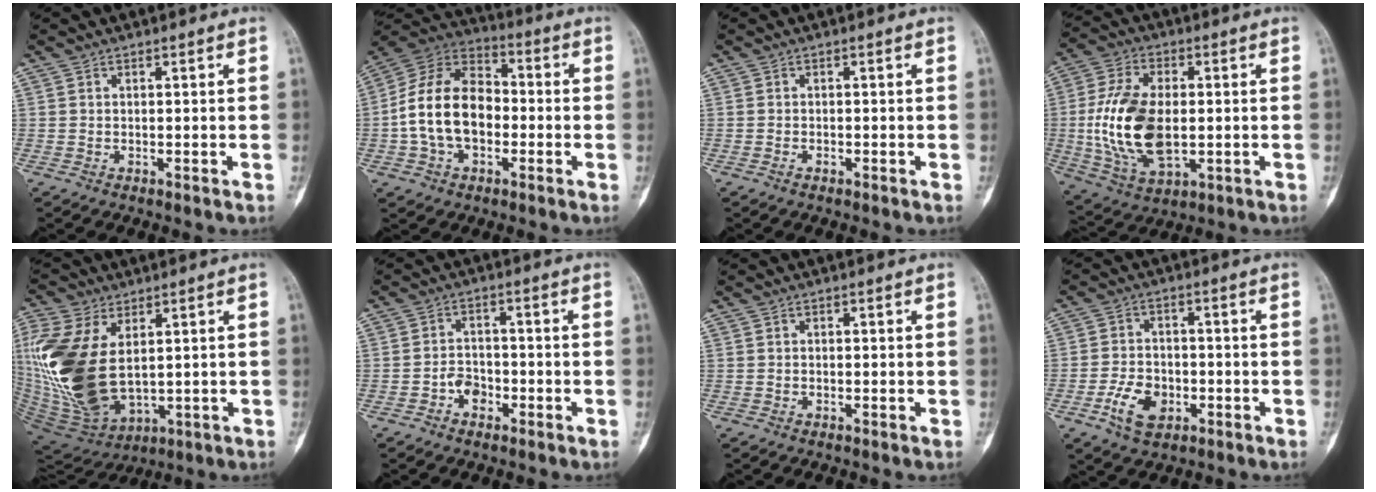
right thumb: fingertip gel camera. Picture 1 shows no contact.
{"total": 16.6, "force": [-2.0, 11.3, 11.9], "torque": [-0.208, 0.039, -0.040]}
{"total": 0.6, "force": [-0.4, 0.4, 0.3], "torque": [-0.007, 0.005, -0.009]}
{"total": 17.1, "force": [-0.6, 9.8, 14.1], "torque": [-0.276, -0.002, -0.002]}
{"total": 20.4, "force": [2.9, 12.0, 16.2], "torque": [-0.360, -0.025, 0.071]}
{"total": 3.9, "force": [-1.9, 2.9, 1.7], "torque": [-0.007, 0.019, -0.040]}
{"total": 0.0}
{"total": 7.5, "force": [-3.0, 5.0, 4.7], "torque": [-0.073, 0.014, -0.053]}